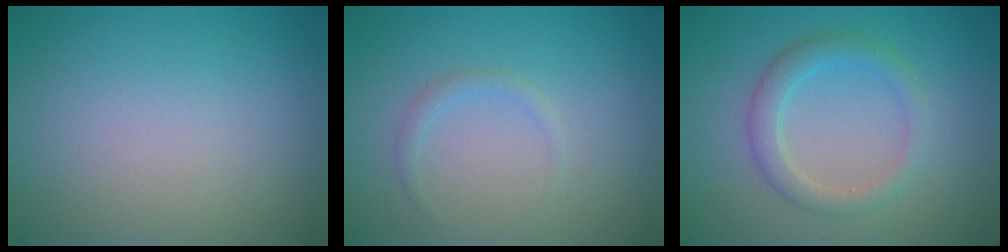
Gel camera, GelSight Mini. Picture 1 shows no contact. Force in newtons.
{"total": 0.9, "press": 0.9, "slide": 0.1}
{"total": 2.7, "press": 2.7, "slide": 0.2}